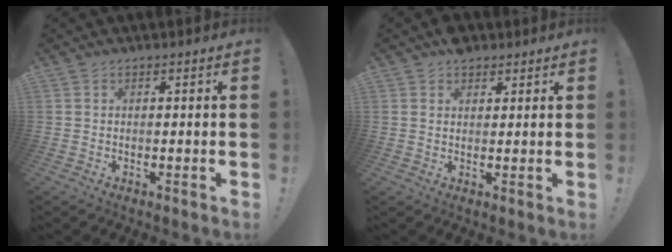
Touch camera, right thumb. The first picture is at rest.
{"total": 4.0, "force": [2.7, 2.6, 1.3], "torque": [-0.022, -0.004, 0.050]}